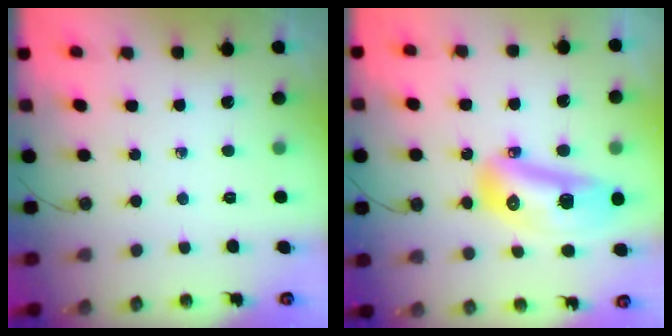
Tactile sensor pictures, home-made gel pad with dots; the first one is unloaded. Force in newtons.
{"total": 15.9, "press": 15.8, "slide": 2.0}